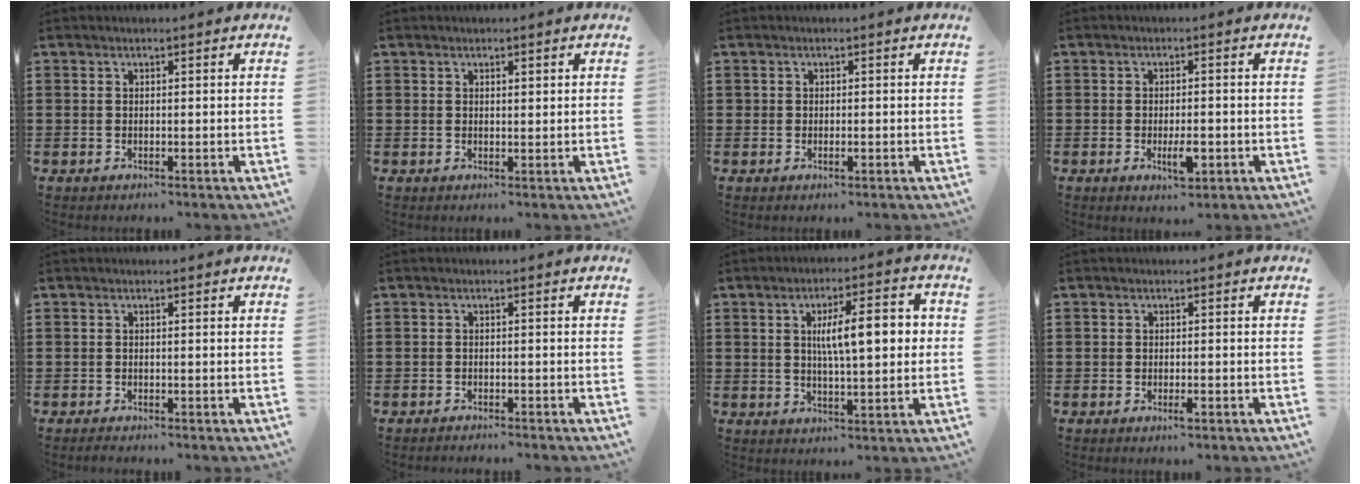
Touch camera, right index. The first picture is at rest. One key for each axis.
{"total": 0.7, "fx": 0.5, "fy": 0.3, "fz": 0.4, "tx": -0.009, "ty": 0.002, "tz": 0.009}
{"total": 0.9, "fx": -0.3, "fy": 0.5, "fz": 0.6, "tx": -0.012, "ty": -0.001, "tz": -0.005}
{"total": 3.9, "fx": -1.2, "fy": 1.5, "fz": 3.4, "tx": -0.063, "ty": 0.002, "tz": -0.022}
{"total": 0.5, "fx": -0.5, "fy": -0.1, "fz": 0.2, "tx": -0.005, "ty": -0.005, "tz": -0.009}
{"total": 1.0, "fx": -1.0, "fy": -0.1, "fz": 0.1, "tx": -0.004, "ty": -0.001, "tz": -0.019}
{"total": 9.3, "fx": 1.6, "fy": 2.7, "fz": 8.8, "tx": -0.150, "ty": 0.003, "tz": 0.021}
{"total": 1.4, "fx": -0.8, "fy": 0.4, "fz": 1.1, "tx": -0.021, "ty": -0.003, "tz": -0.013}